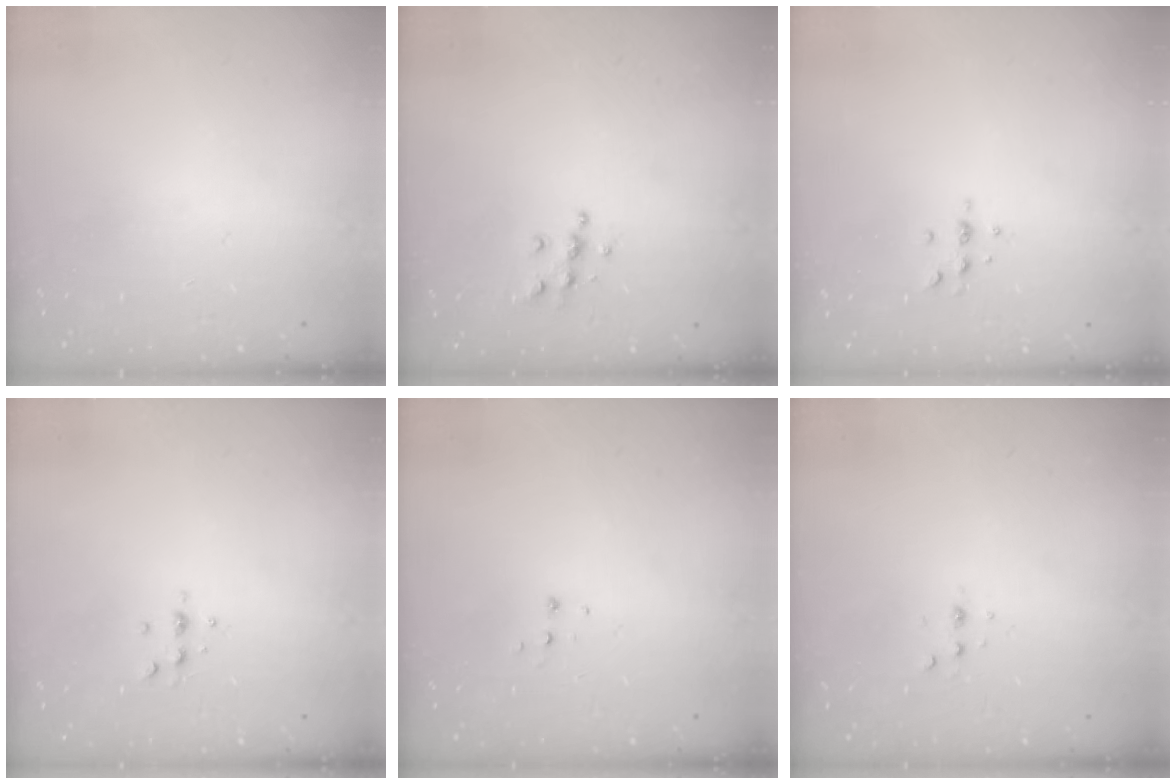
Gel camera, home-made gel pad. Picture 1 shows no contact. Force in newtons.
{"total": 5.4, "press": 5.4, "slide": 0.3}
{"total": 4.1, "press": 3.7, "slide": 1.7}
{"total": 4.3, "press": 4.2, "slide": 1.1}
{"total": 3.9, "press": 3.9, "slide": 0.4}
{"total": 2.8, "press": 2.8, "slide": 0.7}